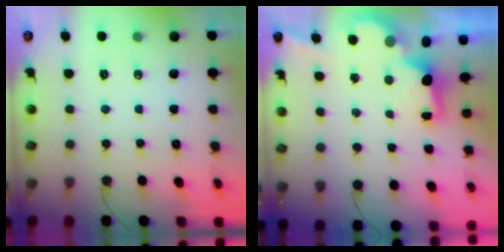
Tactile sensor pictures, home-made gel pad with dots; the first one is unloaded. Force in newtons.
{"total": 2.0, "press": 2.0, "slide": 0.6}